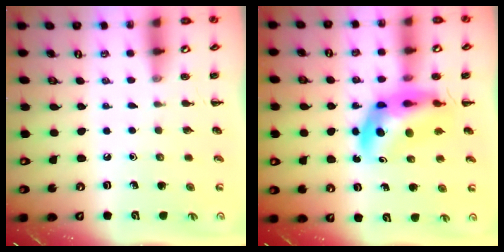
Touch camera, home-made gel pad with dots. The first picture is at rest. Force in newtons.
{"total": 10.6, "press": 10.1, "slide": 3.1}